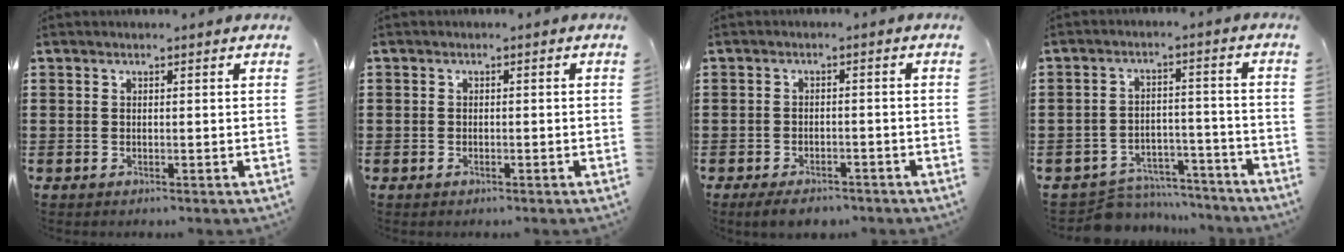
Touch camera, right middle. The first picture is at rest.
{"total": 1.0, "force": [-0.6, 0.8, 0.1], "torque": [-0.003, 0.003, -0.012]}
{"total": 3.1, "force": [-2.8, 0.9, 0.9], "torque": [-0.017, 0.004, -0.056]}
{"total": 6.3, "force": [-6.2, 1.2, 0.4], "torque": [-0.011, 0.019, -0.124]}